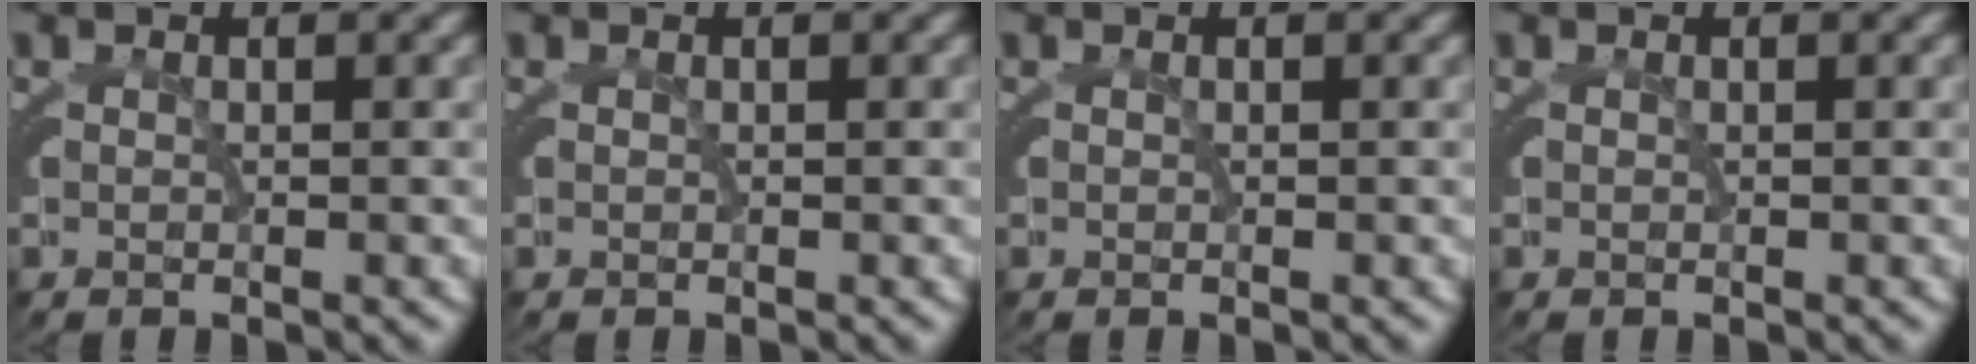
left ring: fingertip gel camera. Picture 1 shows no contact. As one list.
[{"total": 0.0}, {"total": 0.0}, {"total": 0.0}]